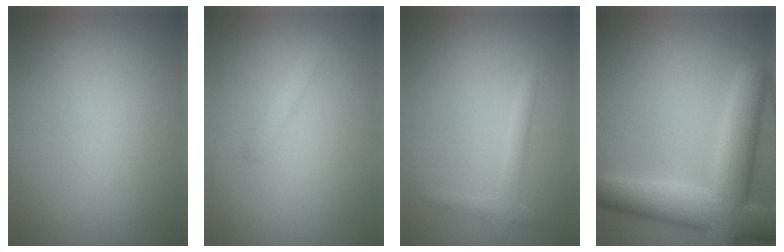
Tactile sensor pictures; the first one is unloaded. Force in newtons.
{"total": 1.1, "press": 1.1, "slide": 0.0}
{"total": 1.6, "press": 1.6, "slide": 0.1}
{"total": 8.5, "press": 8.5, "slide": 0.6}